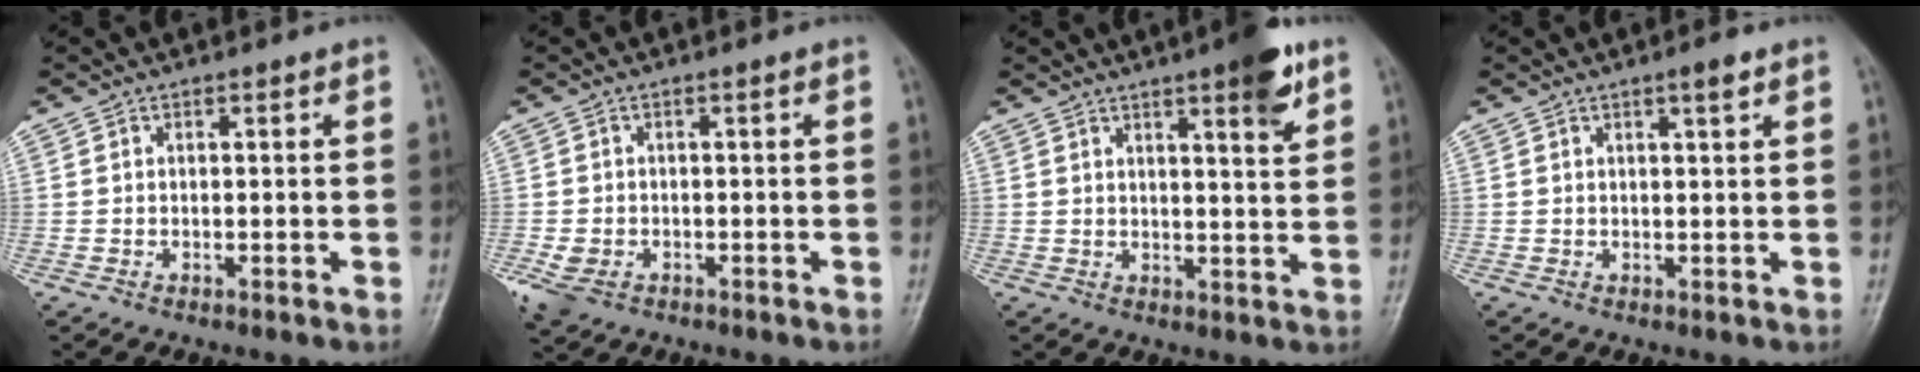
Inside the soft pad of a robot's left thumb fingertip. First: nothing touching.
{"total": 3.7, "force": [-1.5, 2.6, 2.1], "torque": [-0.052, 0.002, -0.020]}
{"total": 7.8, "force": [4.5, 1.4, 6.2], "torque": [-0.077, -0.022, 0.060]}
{"total": 2.2, "force": [1.3, 0.2, 1.7], "torque": [-0.027, -0.006, 0.020]}